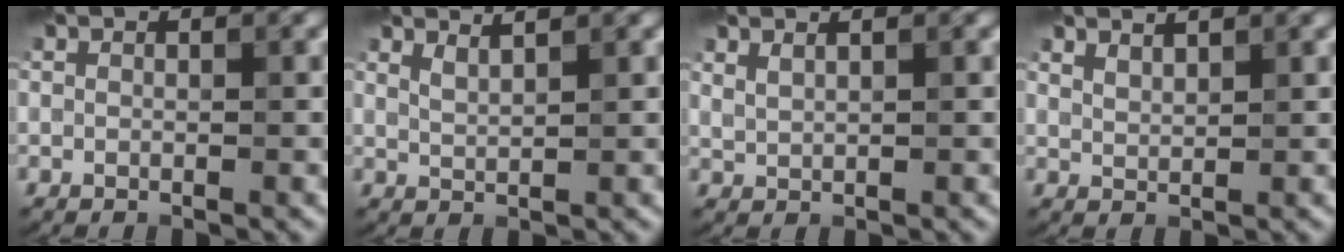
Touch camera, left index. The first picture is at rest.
{"total": 1.9, "force": [1.6, 0.5, 0.9], "torque": [-0.010, 0.004, 0.027]}
{"total": 1.5, "force": [1.2, 0.5, 0.8], "torque": [-0.015, 0.002, 0.023]}
{"total": 1.5, "force": [1.4, 0.2, 0.5], "torque": [-0.009, 0.001, 0.026]}